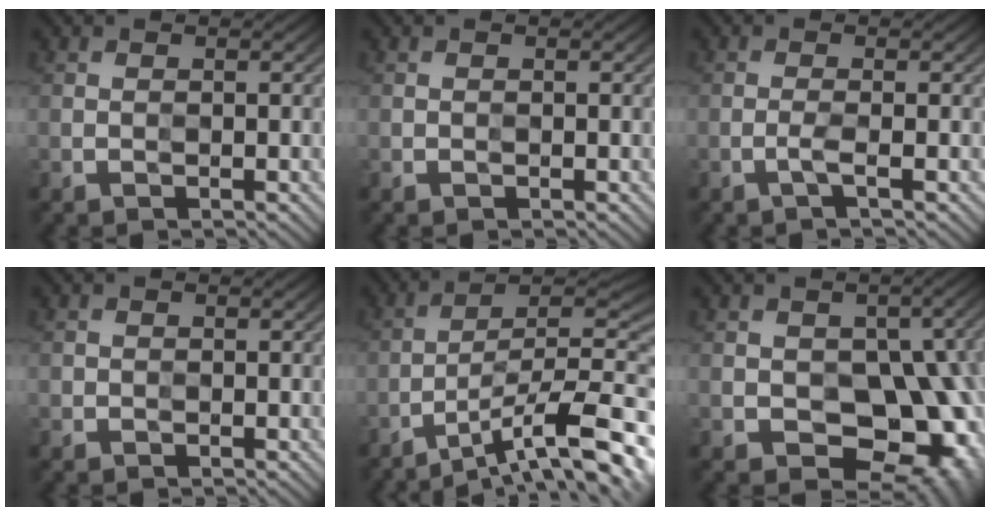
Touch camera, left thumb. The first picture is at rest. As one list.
[{"total": 0.6, "force": [-0.2, 0.5, 0.3], "torque": [-0.005, 0.000, -0.005]}, {"total": 1.0, "force": [-0.8, -0.2, 0.6], "torque": [-0.013, 0.009, -0.021]}, {"total": 1.0, "force": [-0.2, 0.9, 0.2], "torque": [-0.002, 0.000, -0.005]}, {"total": 14.6, "force": [-9.4, 3.5, 10.6], "torque": [-0.157, 0.002, -0.155]}, {"total": 13.0, "force": [-3.1, 9.0, 8.8], "torque": [-0.080, 0.005, -0.030]}]